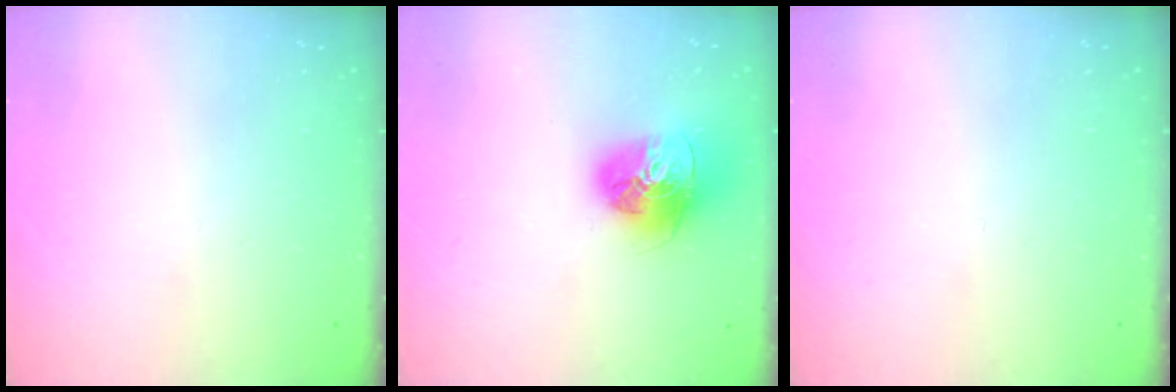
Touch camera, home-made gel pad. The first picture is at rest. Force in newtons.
{"total": 15.3, "press": 15.3, "slide": 1.5}
{"total": 0.0}